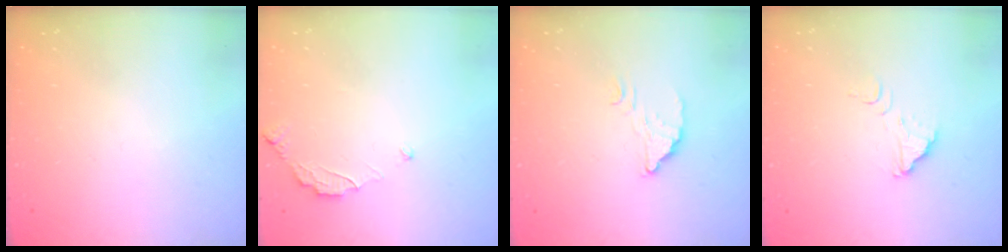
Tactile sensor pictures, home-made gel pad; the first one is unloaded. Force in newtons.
{"total": 2.9, "press": 2.9, "slide": 0.3}
{"total": 3.3, "press": 3.3, "slide": 0.0}
{"total": 2.7, "press": 2.7, "slide": 0.2}